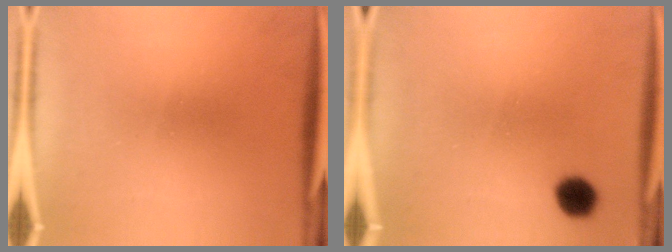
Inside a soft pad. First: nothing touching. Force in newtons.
{"total": 4.8}